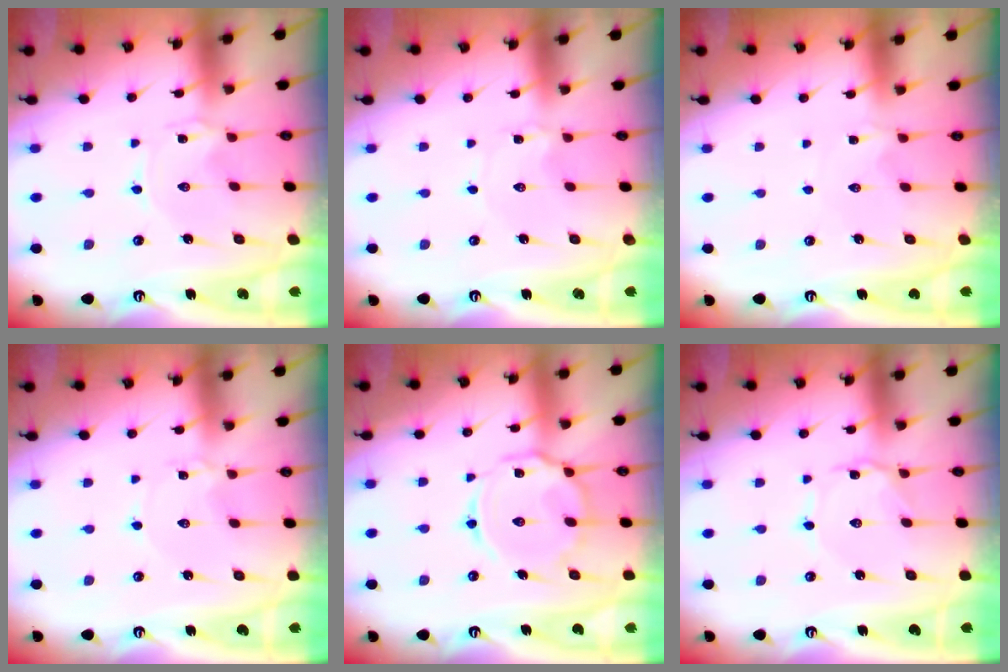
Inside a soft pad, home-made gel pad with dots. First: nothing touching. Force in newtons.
{"total": 0.0}
{"total": 0.0}
{"total": 1.4, "press": 1.4, "slide": 0.1}
{"total": 13.0, "press": 12.9, "slide": 1.0}
{"total": 1.4, "press": 1.3, "slide": 0.2}